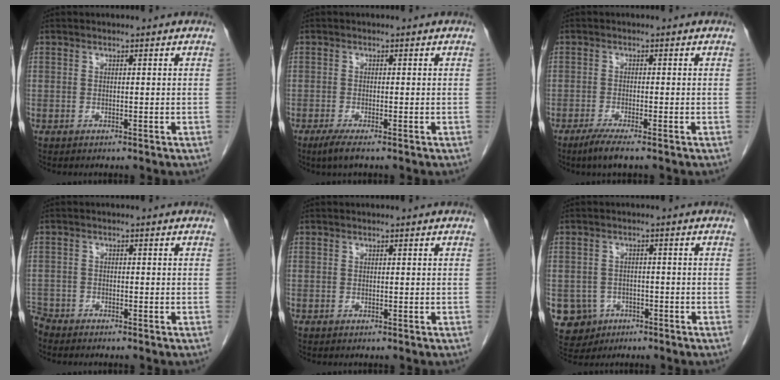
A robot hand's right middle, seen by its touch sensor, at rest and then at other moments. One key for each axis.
{"total": 2.3, "fx": -1.5, "fy": 0.0, "fz": 1.7, "tx": -0.040, "ty": -0.009, "tz": -0.031}
{"total": 3.1, "fx": -2.2, "fy": -0.2, "fz": 2.2, "tx": -0.048, "ty": -0.010, "tz": -0.044}
{"total": 2.8, "fx": -2.7, "fy": 0.6, "fz": -0.1, "tx": 0.002, "ty": -0.007, "tz": -0.052}
{"total": 0.0}
{"total": 6.2, "fx": -2.7, "fy": 5.5, "fz": 0.8, "tx": -0.021, "ty": 0.007, "tz": -0.035}